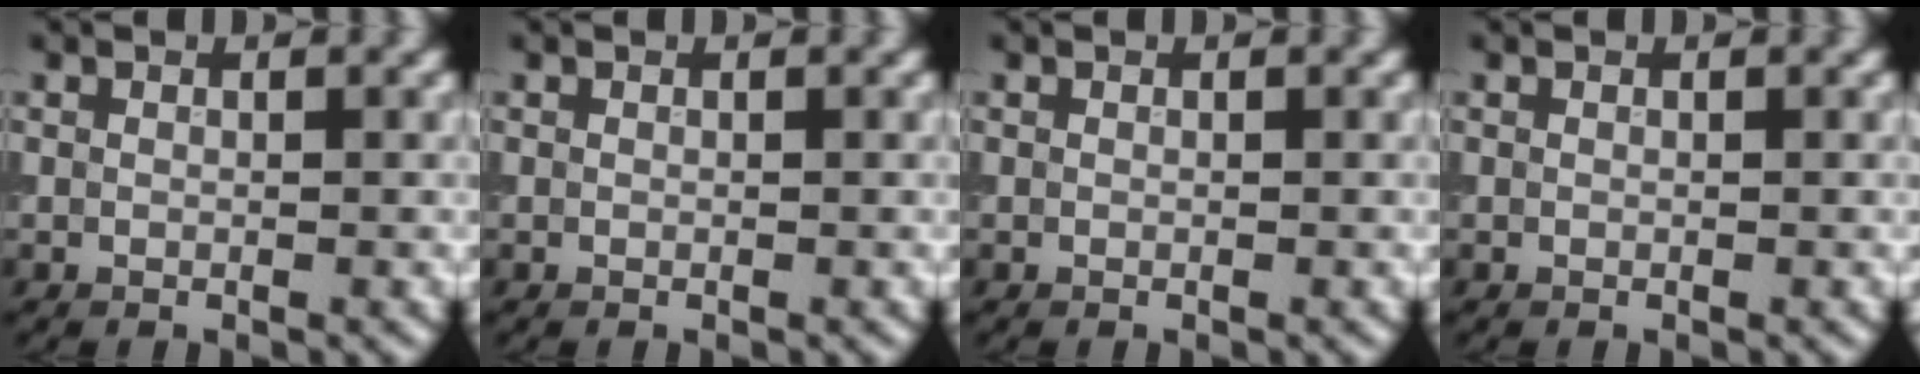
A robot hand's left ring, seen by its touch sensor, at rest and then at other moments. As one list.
[{"total": 0.0}, {"total": 0.0}, {"total": 0.0}]